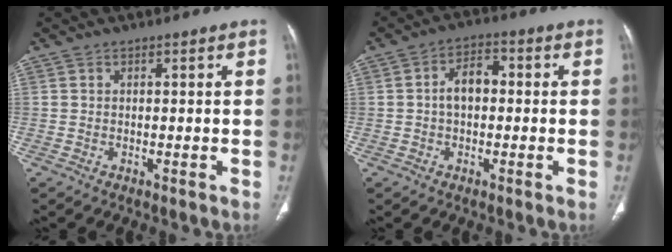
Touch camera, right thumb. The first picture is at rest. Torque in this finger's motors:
{"motor_torque": [0.84, 1.09, 0.80, 0.13, 0.06]}